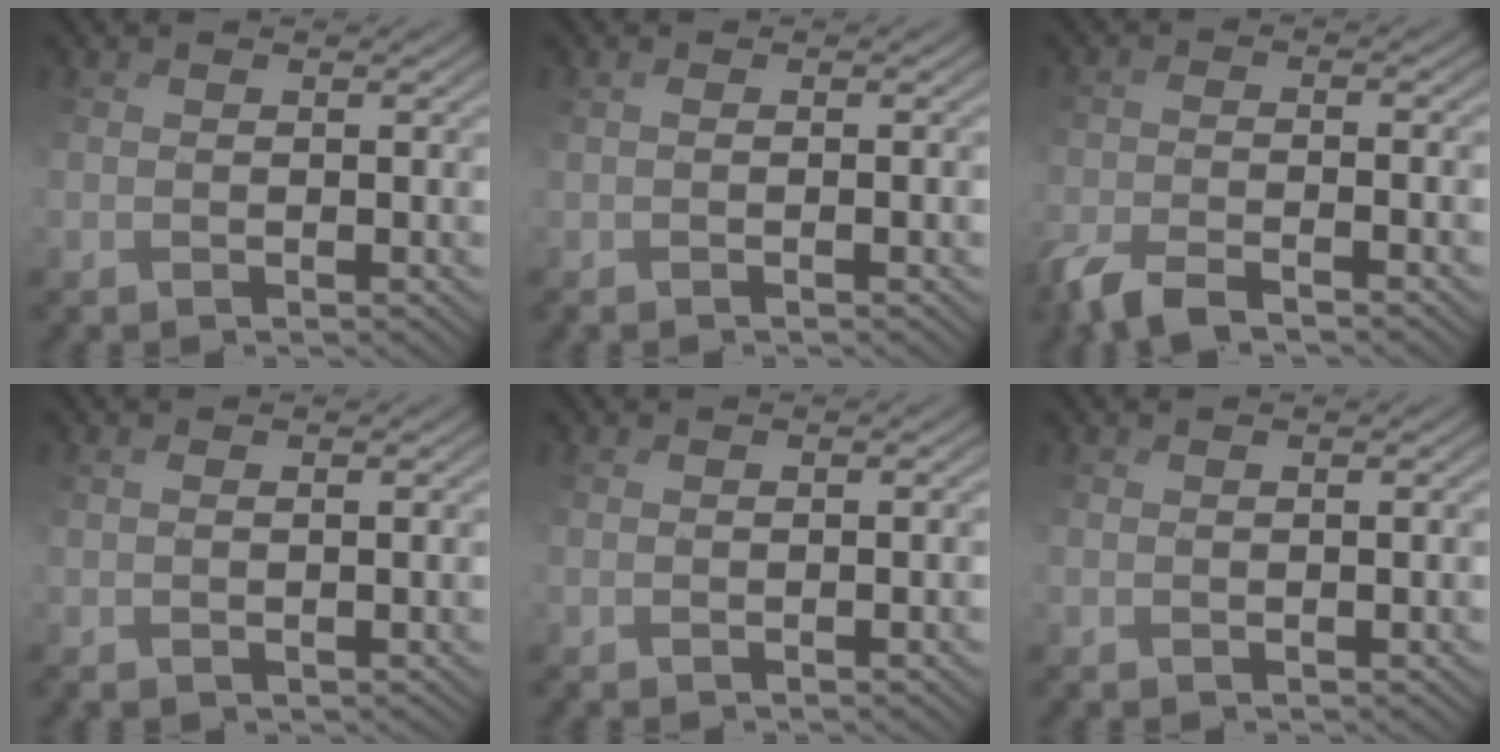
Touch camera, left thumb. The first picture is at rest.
{"total": 1.7, "force": [-0.8, -0.2, 1.5], "torque": [-0.016, 0.002, 0.003]}
{"total": 5.6, "force": [-4.2, 0.9, 3.5], "torque": [-0.074, -0.003, -0.081]}
{"total": 1.0, "force": [-0.7, 0.4, 0.5], "torque": [-0.002, -0.003, -0.003]}
{"total": 0.8, "force": [-0.6, 0.1, 0.6], "torque": [-0.001, 0.002, -0.004]}
{"total": 0.8, "force": [-0.4, 0.5, 0.4], "torque": [-0.004, -0.002, -0.001]}